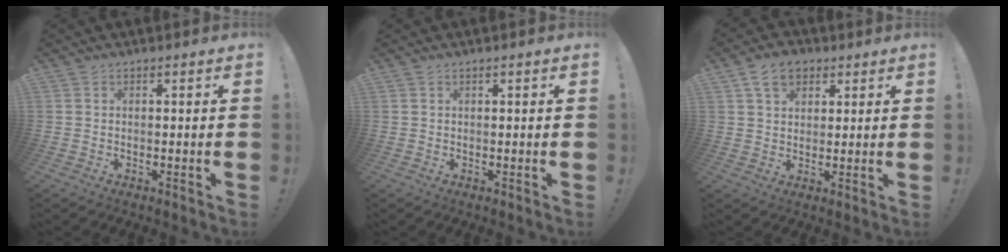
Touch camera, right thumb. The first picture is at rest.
{"total": 0.8, "force": [0.4, -0.1, 0.7], "torque": [-0.012, -0.001, 0.006]}
{"total": 7.7, "force": [4.2, 5.2, 3.9], "torque": [-0.061, -0.008, 0.079]}